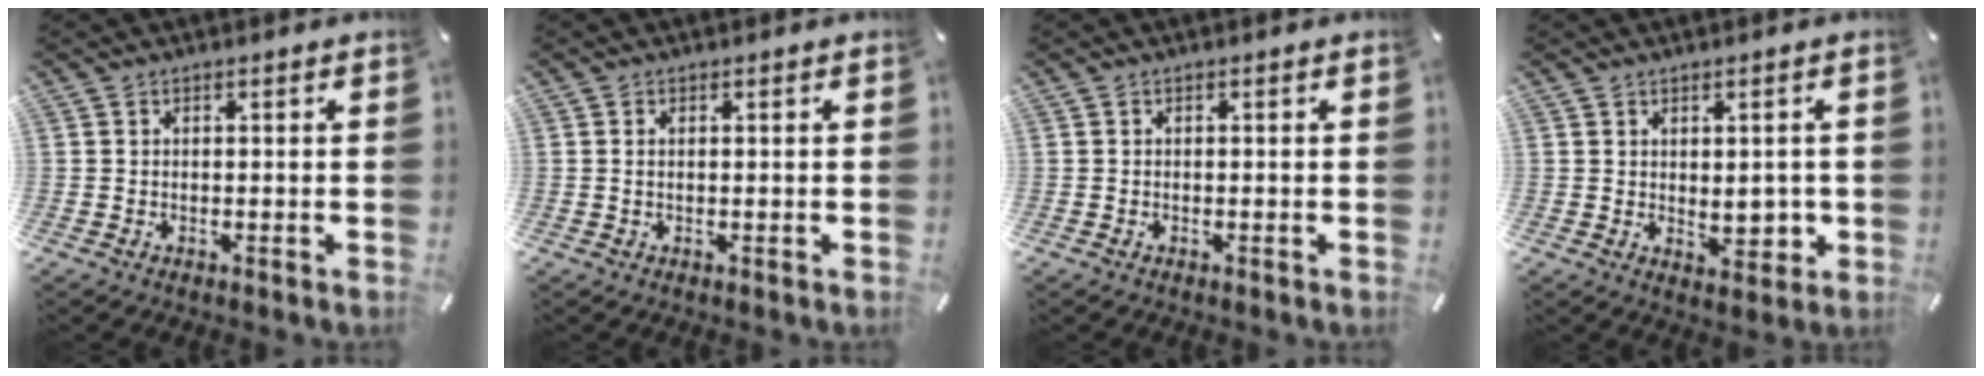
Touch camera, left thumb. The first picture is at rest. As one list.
[{"total": 0.9, "force": [0.0, 0.4, 0.8], "torque": [-0.017, 0.001, 0.000]}, {"total": 0.0}, {"total": 4.4, "force": [0.5, 3.0, 3.1], "torque": [-0.026, -0.008, 0.006]}]